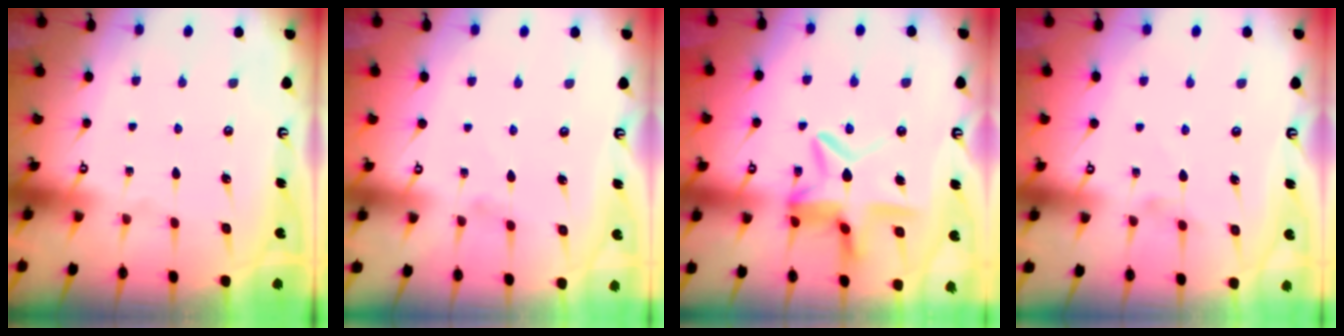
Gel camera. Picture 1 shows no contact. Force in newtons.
{"total": 0.0}
{"total": 11.2, "press": 11.2, "slide": 1.1}
{"total": 1.4, "press": 1.4, "slide": 0.3}